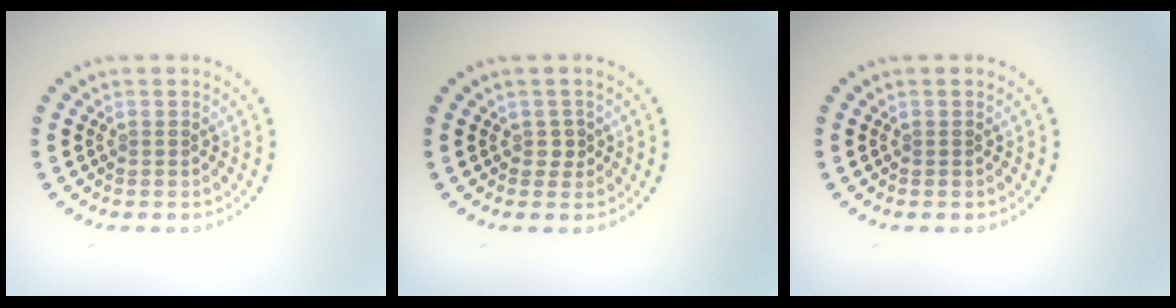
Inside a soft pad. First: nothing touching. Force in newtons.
{"total": 0.8, "press": 0.7, "slide": 0.4}
{"total": 0.0}